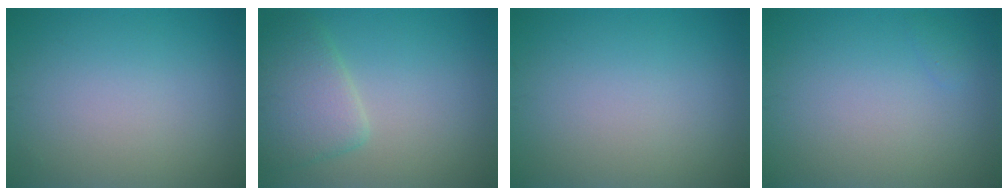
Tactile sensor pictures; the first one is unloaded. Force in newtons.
{"total": 4.2, "press": 4.2, "slide": 0.1}
{"total": 0.0}
{"total": 0.5, "press": 0.5, "slide": 0.0}